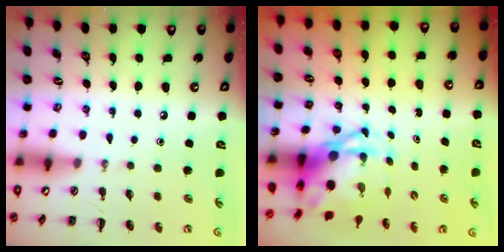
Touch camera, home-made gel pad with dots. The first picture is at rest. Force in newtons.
{"total": 5.2, "press": 5.0, "slide": 1.5}